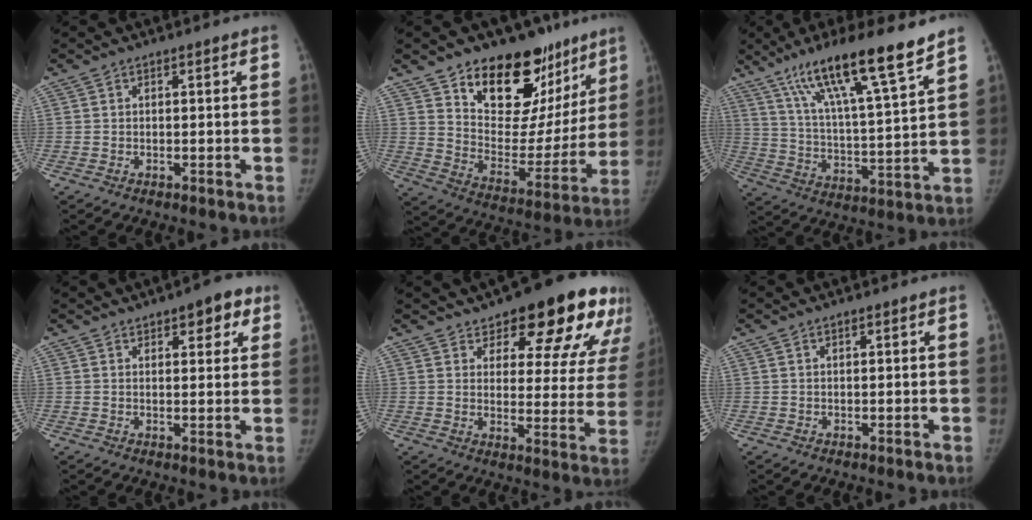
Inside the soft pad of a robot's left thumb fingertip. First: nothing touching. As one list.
[{"total": 24.7, "force": [16.2, 14.0, 12.2], "torque": [-0.118, -0.084, 0.250]}, {"total": 18.7, "force": [13.1, 1.6, 13.3], "torque": [-0.213, -0.058, 0.224]}, {"total": 6.4, "force": [3.7, 2.9, 4.4], "torque": [-0.027, -0.012, 0.043]}, {"total": 21.2, "force": [14.5, 8.7, 12.7], "torque": [-0.114, -0.066, 0.178]}, {"total": 0.8, "force": [0.6, 0.2, 0.5], "torque": [-0.009, -0.003, 0.011]}]